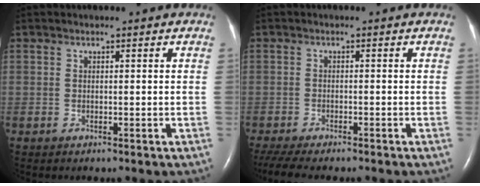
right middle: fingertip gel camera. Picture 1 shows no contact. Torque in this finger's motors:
{"motor_torque": [0.84, -0.72, 0.06, 0.05]}